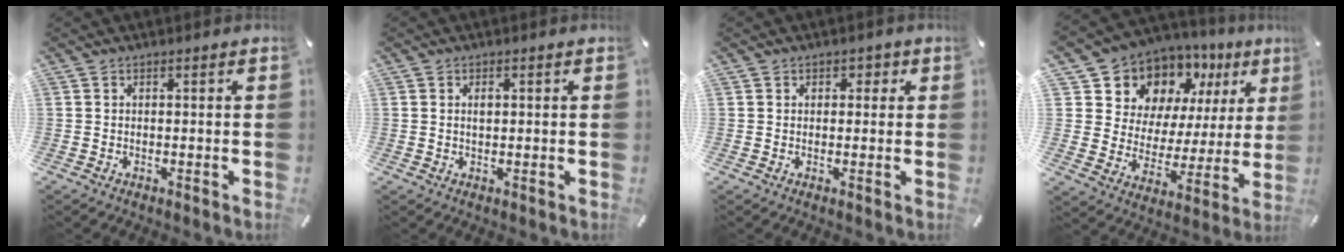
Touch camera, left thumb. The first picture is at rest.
{"total": 1.5, "force": [0.4, 0.9, 1.2], "torque": [-0.019, 0.000, 0.005]}
{"total": 1.8, "force": [0.3, 1.7, 0.6], "torque": [0.002, 0.001, -0.001]}
{"total": 11.6, "force": [8.3, 7.9, 1.9], "torque": [-0.042, -0.083, 0.151]}